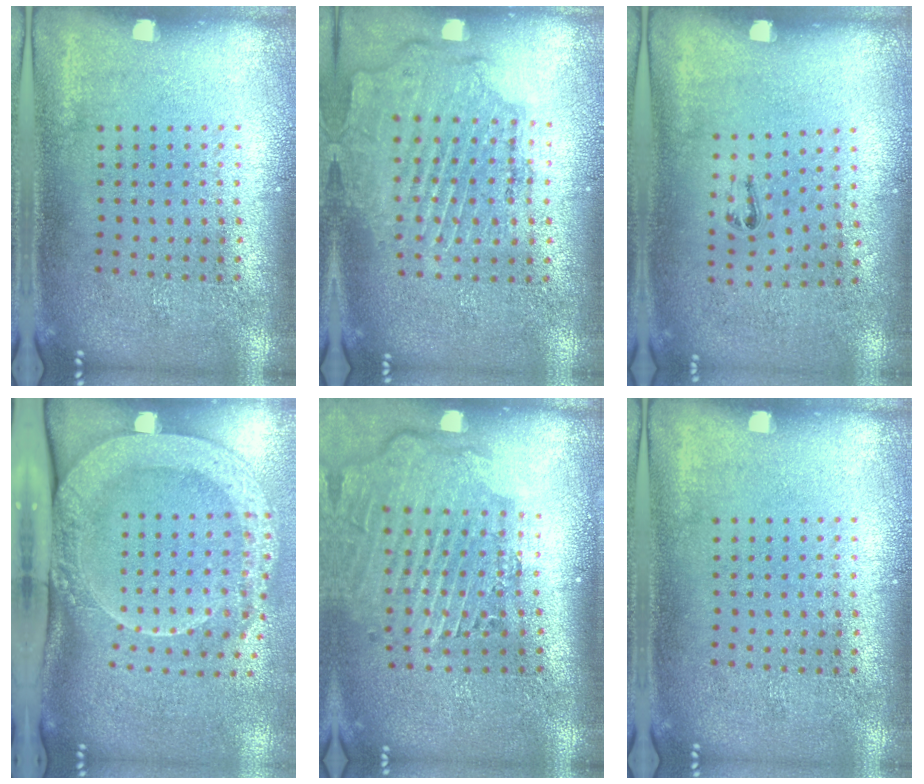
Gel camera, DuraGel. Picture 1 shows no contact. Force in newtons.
{"total": 1.8, "press": 1.7, "slide": 0.6}
{"total": 0.6, "press": 0.3, "slide": 0.5}
{"total": 3.1, "press": 2.2, "slide": 2.1}
{"total": 2.9, "press": 2.3, "slide": 1.8}
{"total": 0.0}